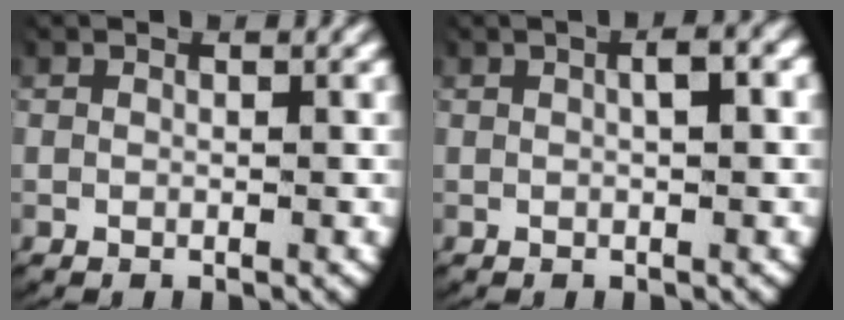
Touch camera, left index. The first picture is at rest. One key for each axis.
{"total": 2.2, "fx": 0.5, "fy": 0.5, "fz": 2.1, "tx": -0.023, "ty": 0.011, "tz": 0.006}